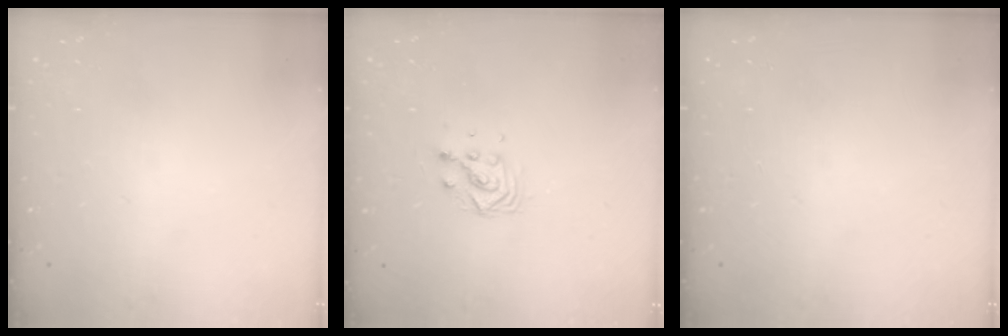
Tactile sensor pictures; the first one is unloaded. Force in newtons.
{"total": 5.7, "press": 5.7, "slide": 0.2}
{"total": 0.0}